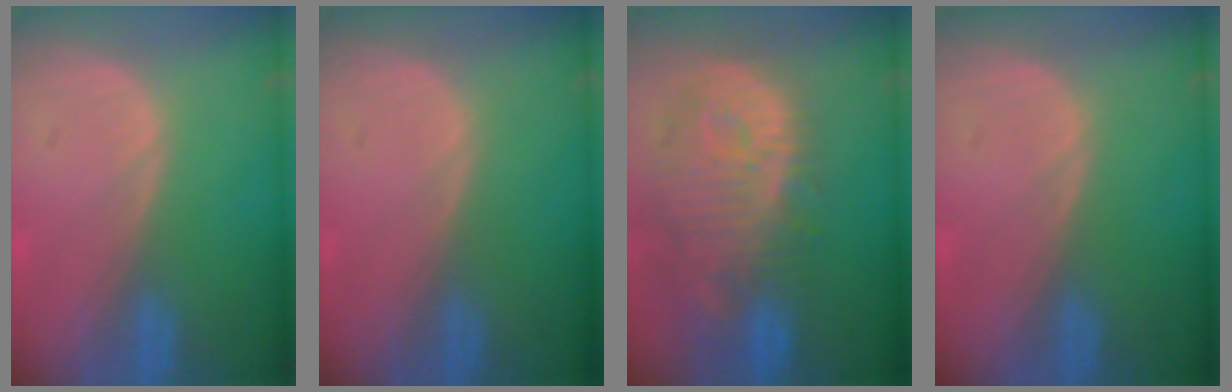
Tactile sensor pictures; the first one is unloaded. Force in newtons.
{"total": 0.0}
{"total": 13.0, "press": 11.3, "slide": 6.3}
{"total": 0.0}